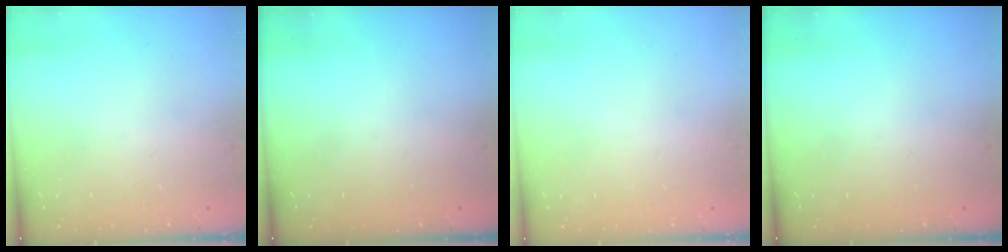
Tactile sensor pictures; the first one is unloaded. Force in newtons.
{"total": 0.0}
{"total": 2.5, "press": 2.5, "slide": 0.2}
{"total": 0.0}